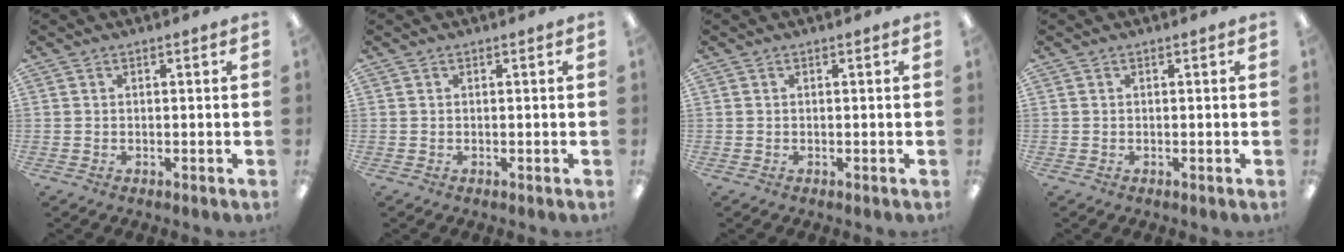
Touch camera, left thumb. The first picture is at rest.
{"total": 0.0}
{"total": 0.0}
{"total": 0.0}